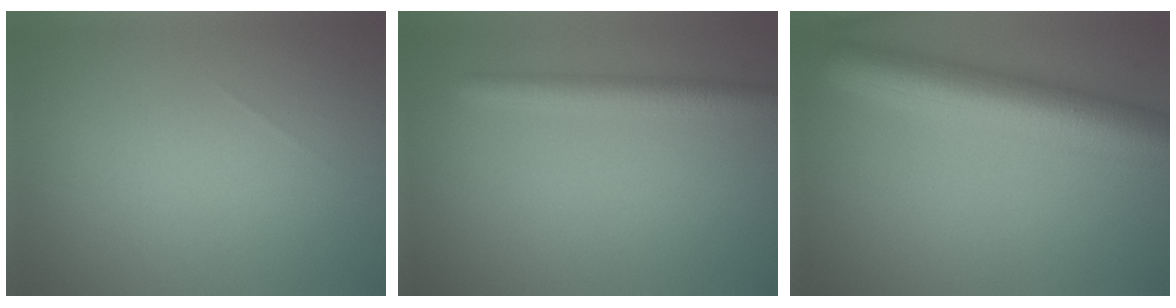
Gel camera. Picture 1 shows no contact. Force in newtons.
{"total": 3.1, "press": 3.1, "slide": 0.1}
{"total": 8.6, "press": 8.6, "slide": 0.3}